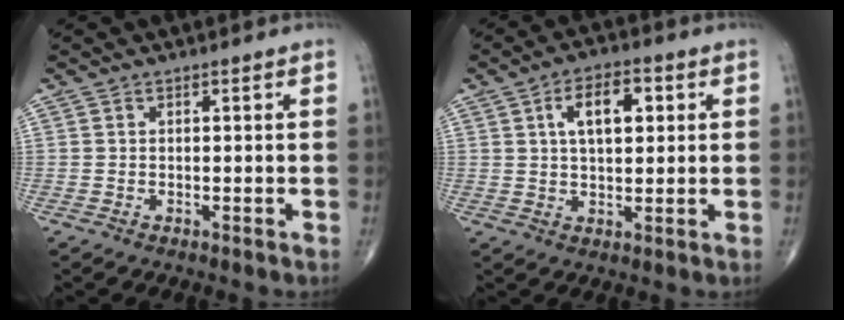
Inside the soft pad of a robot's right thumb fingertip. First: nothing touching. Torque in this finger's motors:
{"motor_torque": [0.33, 2.36, 1.03, 0.25, 0.30]}